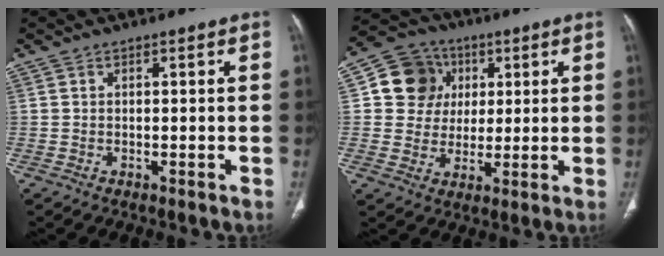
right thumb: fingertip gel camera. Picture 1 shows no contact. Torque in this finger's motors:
{"motor_torque": [-0.45, 0.46, 0.00, 0.03, 0.10]}